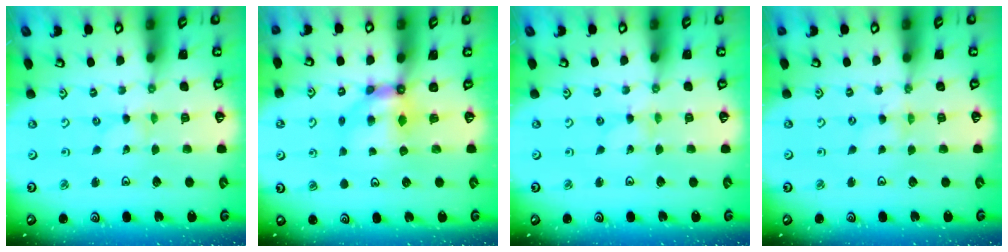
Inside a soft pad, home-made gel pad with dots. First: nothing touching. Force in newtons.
{"total": 6.6, "press": 6.6, "slide": 0.6}
{"total": 0.0}
{"total": 0.0}